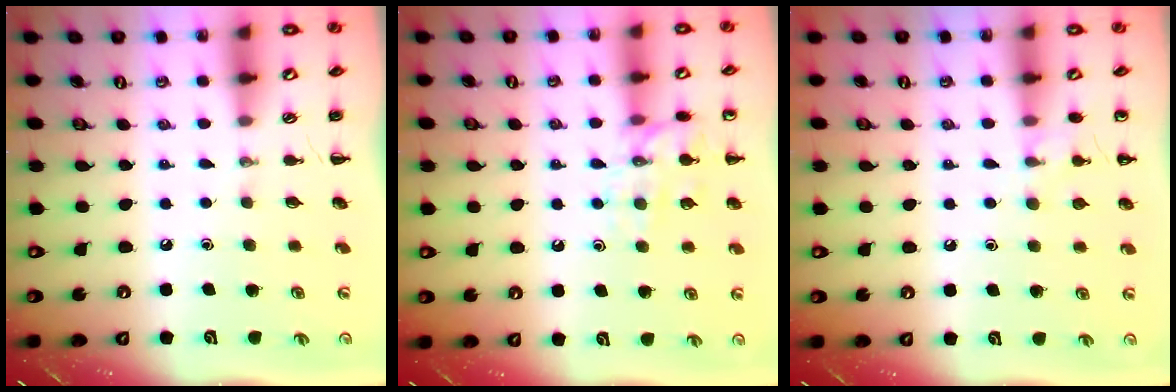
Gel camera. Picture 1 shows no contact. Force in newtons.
{"total": 12.4, "press": 12.3, "slide": 0.8}
{"total": 6.6, "press": 6.3, "slide": 2.0}